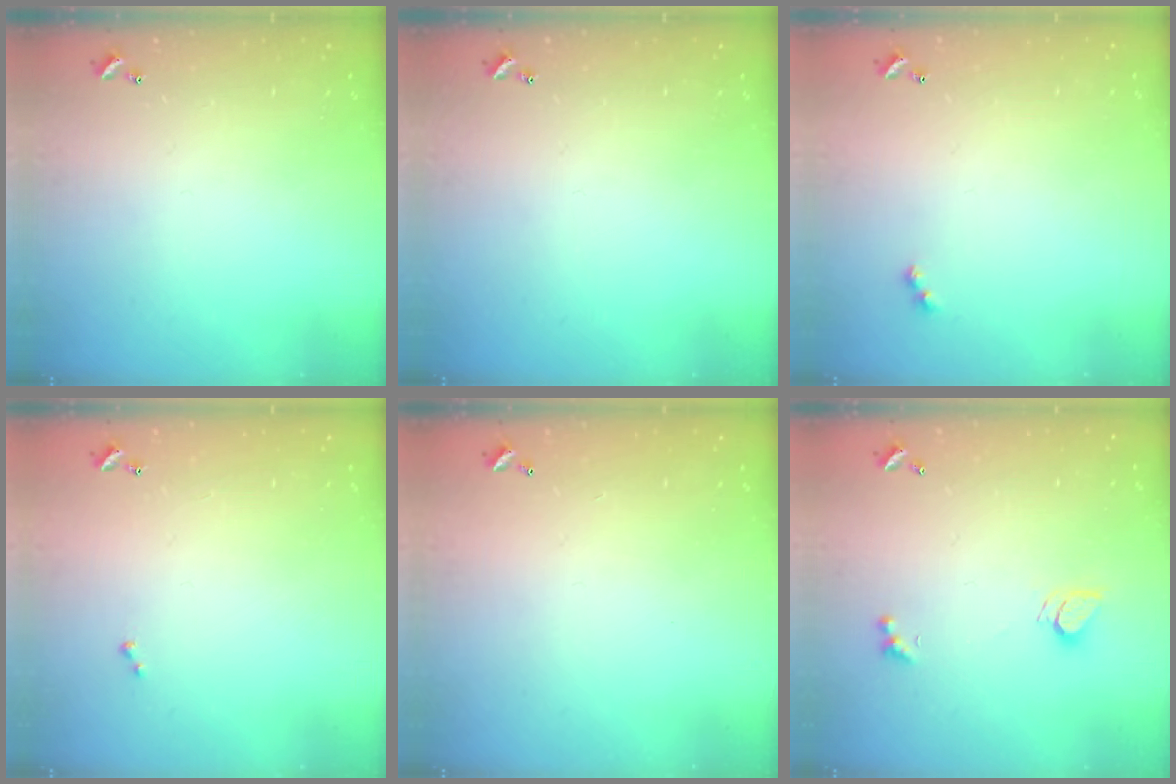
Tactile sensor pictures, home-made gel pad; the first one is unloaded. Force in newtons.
{"total": 0.0}
{"total": 2.5, "press": 2.5, "slide": 0.6}
{"total": 0.0}
{"total": 2.8, "press": 2.8, "slide": 0.1}
{"total": 2.2, "press": 2.2, "slide": 0.3}